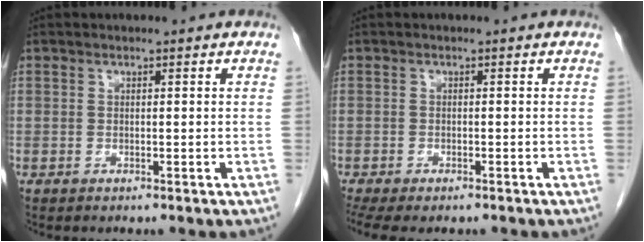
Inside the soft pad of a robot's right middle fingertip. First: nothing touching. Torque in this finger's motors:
{"motor_torque": [0.61, -0.43, 0.15, 0.10]}